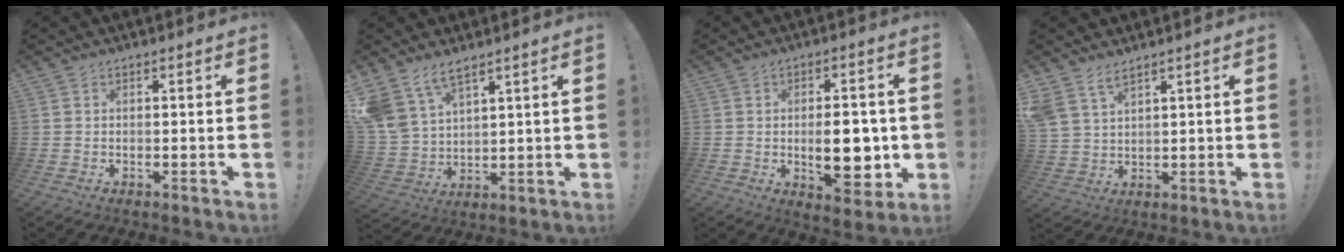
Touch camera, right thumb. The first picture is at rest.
{"total": 10.8, "force": [7.9, 5.4, 5.1], "torque": [-0.120, -0.044, 0.158]}
{"total": 13.2, "force": [-1.3, 6.5, 11.4], "torque": [-0.149, -0.002, -0.019]}
{"total": 5.8, "force": [4.6, 2.4, 2.7], "torque": [-0.061, -0.019, 0.092]}